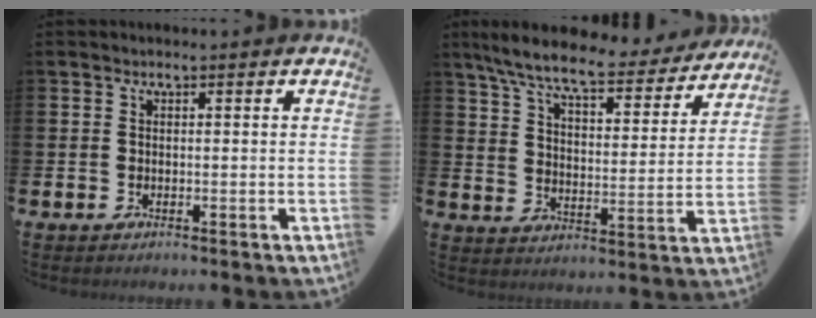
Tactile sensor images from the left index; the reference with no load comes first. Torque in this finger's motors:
{"motor_torque": [0.94, -1.20, 0.09, 0.21]}